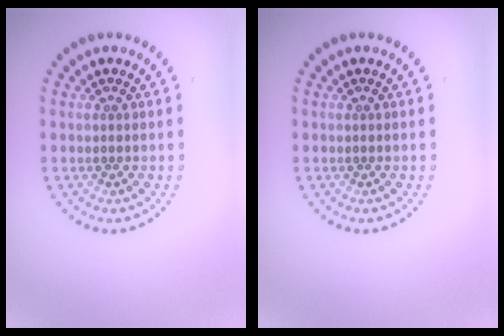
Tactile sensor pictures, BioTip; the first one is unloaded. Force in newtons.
{"total": 0.0}